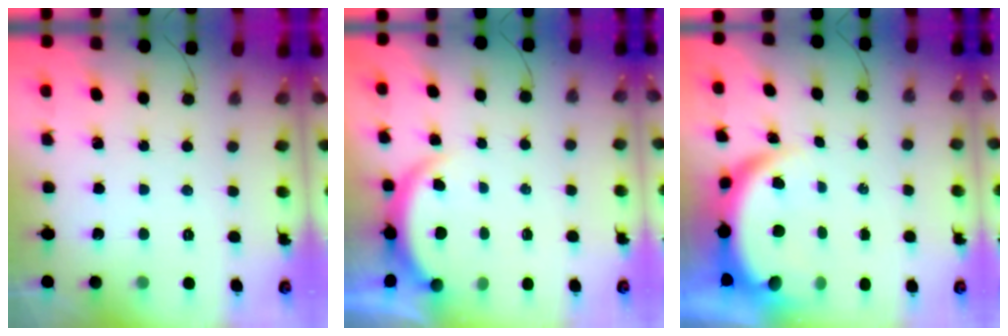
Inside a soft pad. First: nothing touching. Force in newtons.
{"total": 4.6, "press": 4.6, "slide": 0.4}
{"total": 7.3, "press": 7.3, "slide": 0.8}